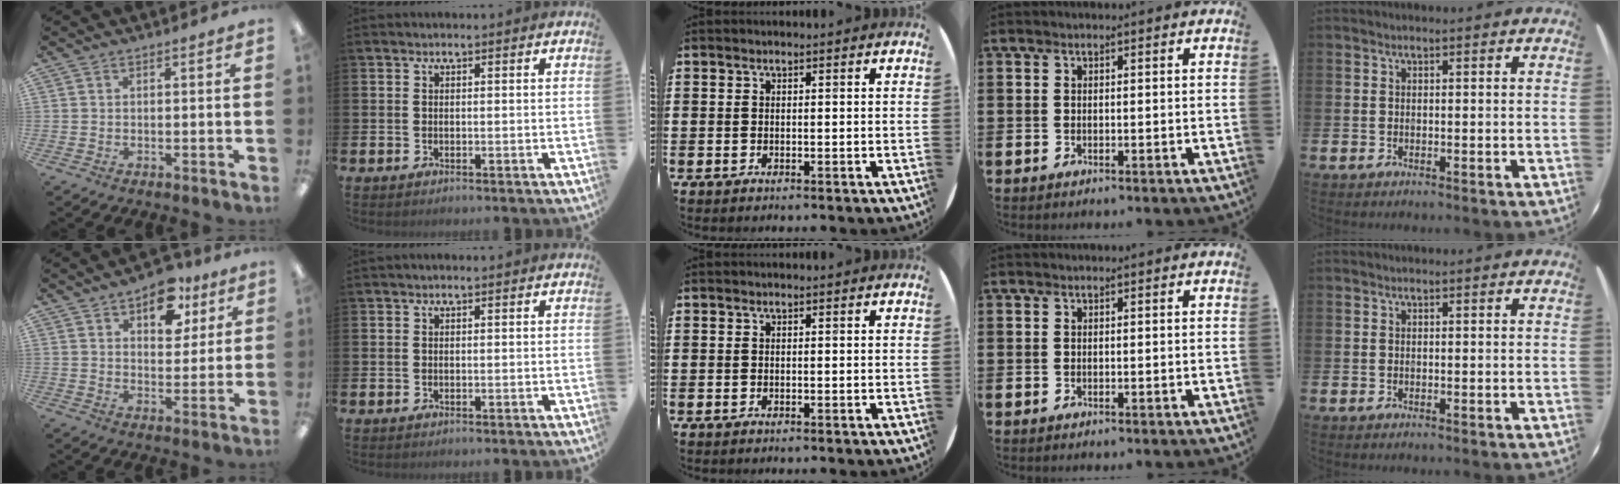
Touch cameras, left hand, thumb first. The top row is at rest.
{"thumb": {"total": 11.2, "force": [6.8, 6.5, 6.1], "torque": [-0.067, -0.027, 0.114]}}